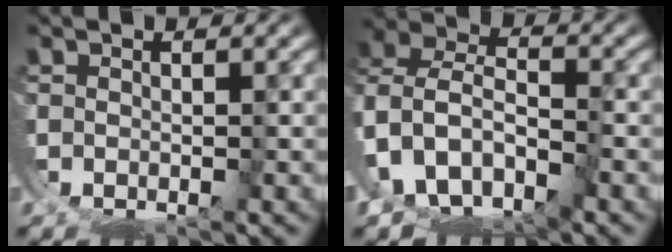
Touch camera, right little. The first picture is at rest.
{"total": 13.1, "force": [-3.5, 11.8, 4.5], "torque": [-0.151, -0.057, -0.057]}